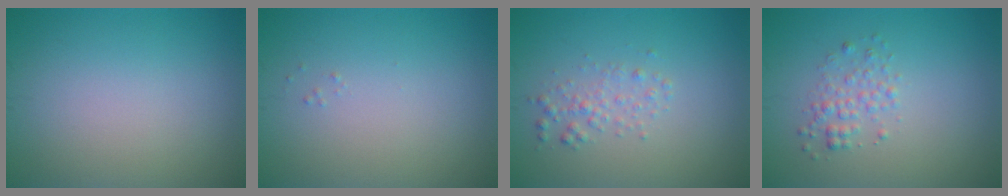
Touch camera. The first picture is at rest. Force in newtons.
{"total": 0.0}
{"total": 1.5, "press": 1.5, "slide": 0.0}
{"total": 1.8, "press": 1.8, "slide": 0.1}